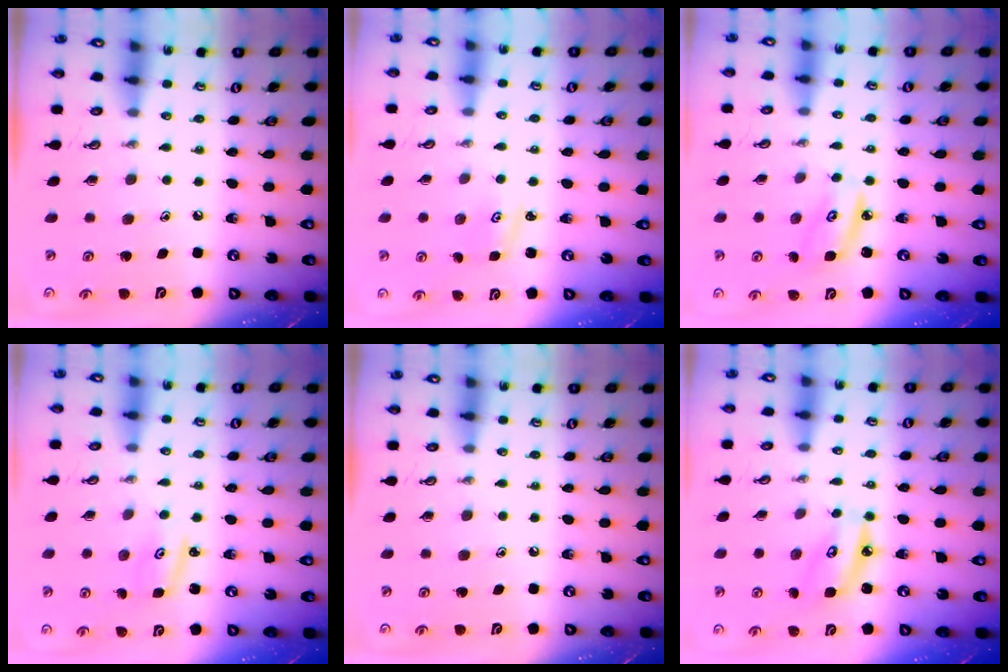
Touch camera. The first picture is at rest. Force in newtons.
{"total": 2.0, "press": 2.0, "slide": 0.3}
{"total": 4.9, "press": 4.9, "slide": 0.4}
{"total": 2.7, "press": 2.7, "slide": 0.3}
{"total": 0.0}
{"total": 6.5, "press": 6.5, "slide": 0.5}